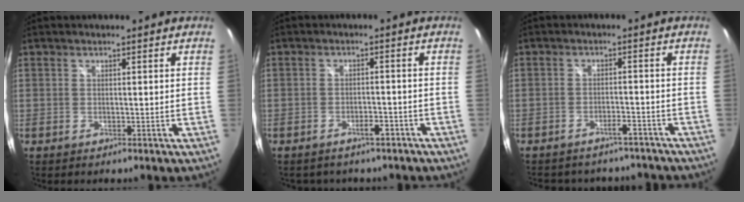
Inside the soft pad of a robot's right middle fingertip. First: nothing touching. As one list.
[{"total": 3.8, "force": [-3.0, 1.9, 1.4], "torque": [-0.028, 0.002, -0.036]}, {"total": 10.1, "force": [-8.9, 3.8, 2.9], "torque": [-0.071, 0.005, -0.110]}]